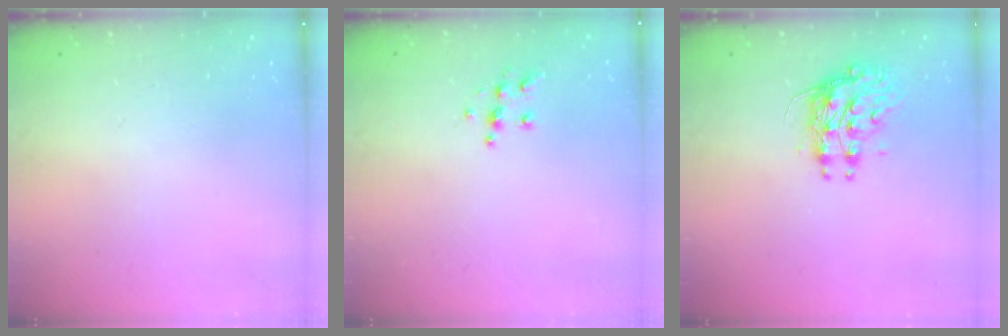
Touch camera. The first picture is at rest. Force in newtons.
{"total": 6.4, "press": 6.4, "slide": 0.6}
{"total": 9.2, "press": 9.2, "slide": 0.9}